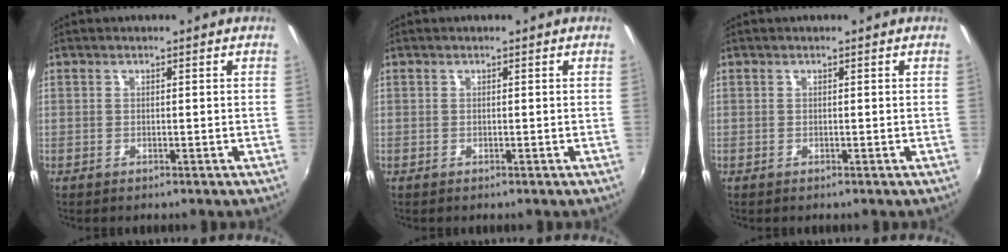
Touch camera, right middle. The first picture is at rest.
{"total": 0.0}
{"total": 0.0}